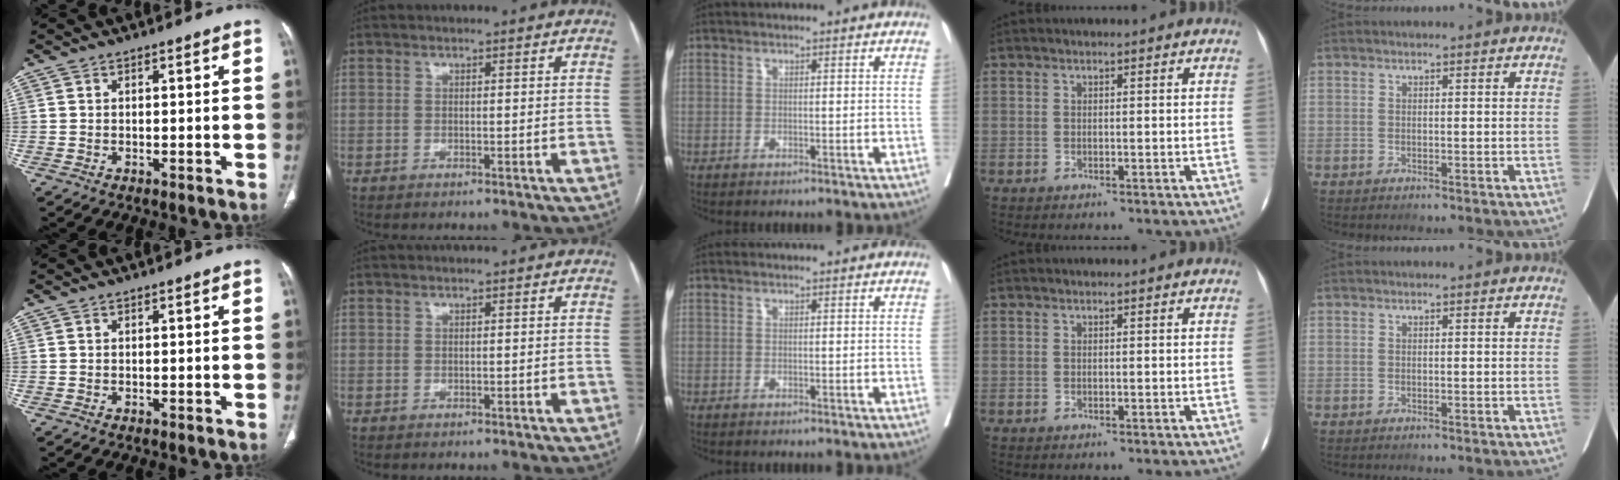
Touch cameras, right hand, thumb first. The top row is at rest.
{}